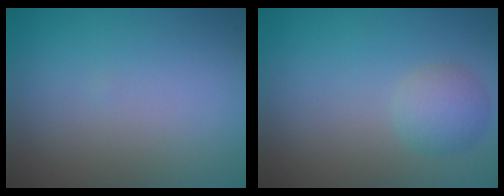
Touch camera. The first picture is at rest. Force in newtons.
{"total": 2.2, "press": 2.2, "slide": 0.1}